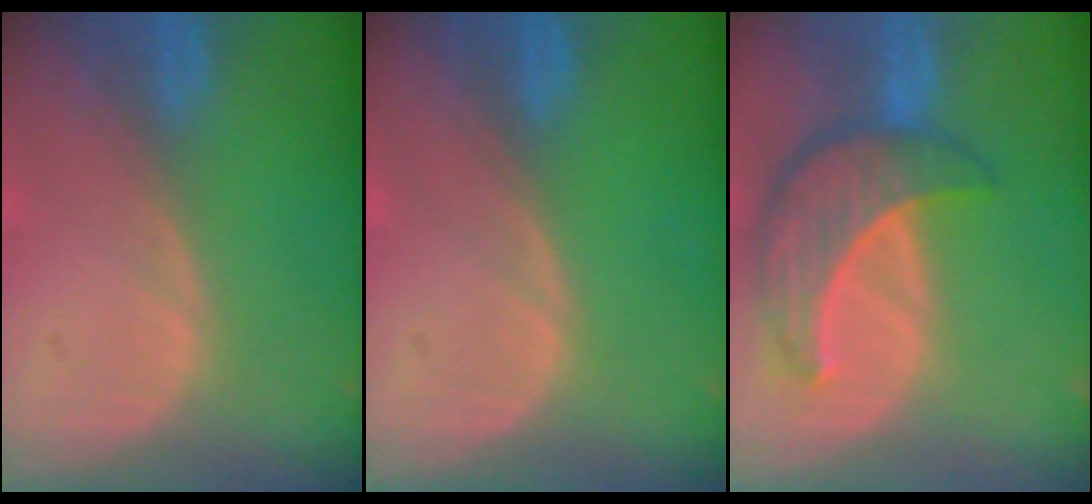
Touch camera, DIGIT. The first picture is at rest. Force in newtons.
{"total": 0.0}
{"total": 8.6, "press": 7.8, "slide": 3.7}